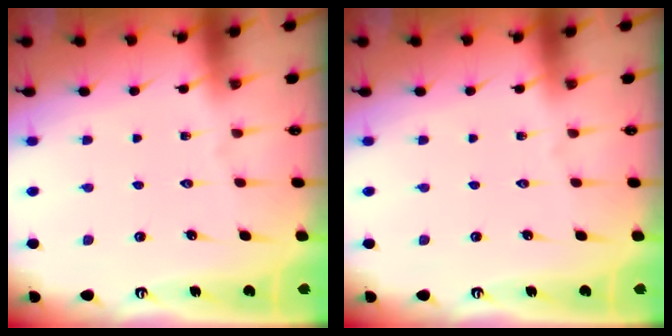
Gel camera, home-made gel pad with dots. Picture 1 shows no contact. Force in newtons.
{"total": 0.0}